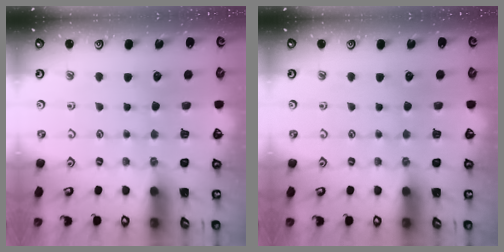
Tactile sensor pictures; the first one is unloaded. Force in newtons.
{"total": 0.0}